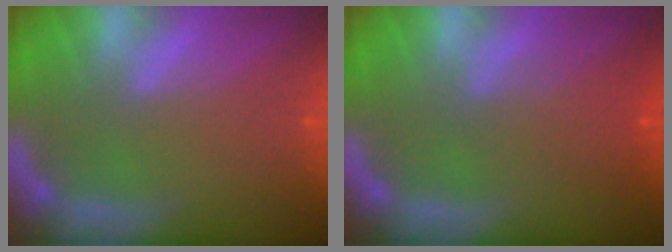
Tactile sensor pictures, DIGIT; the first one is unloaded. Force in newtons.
{"total": 2.9}